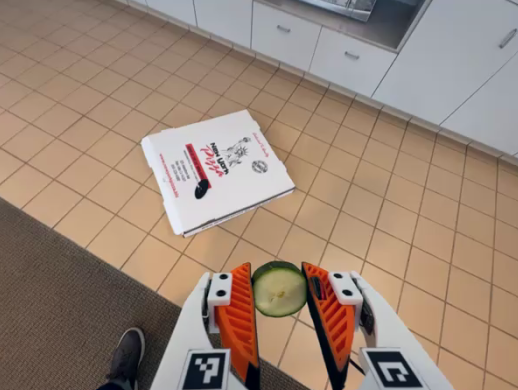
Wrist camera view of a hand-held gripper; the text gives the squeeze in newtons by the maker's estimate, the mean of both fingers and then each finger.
{"total": 8.2, "left": 7.9, "right": 8.4}